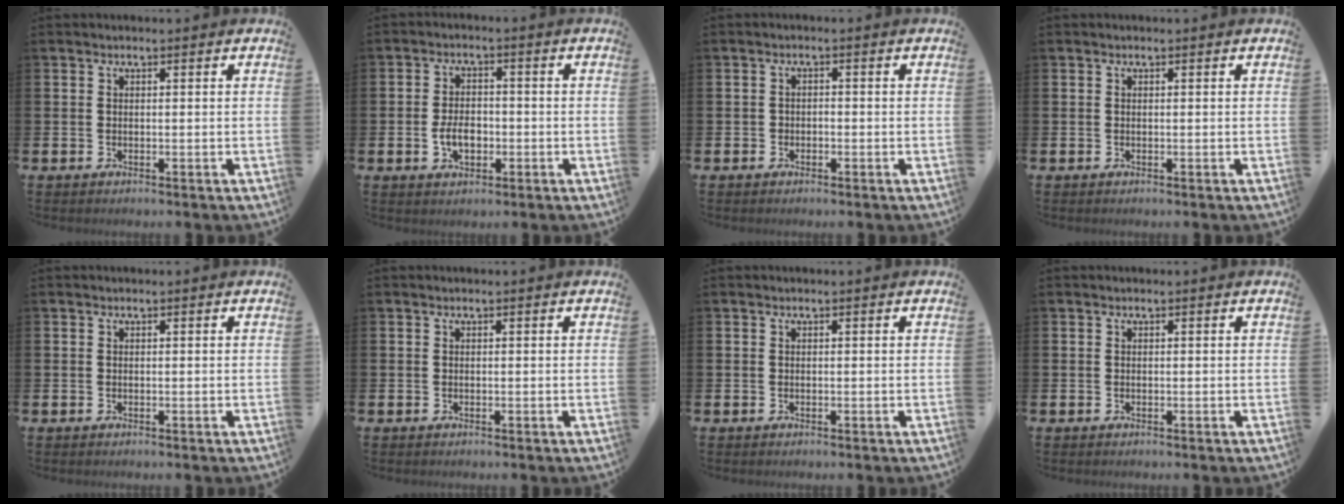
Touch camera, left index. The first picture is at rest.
{"total": 4.0, "force": [-1.0, 2.5, 2.9], "torque": [-0.046, 0.002, -0.020]}
{"total": 1.2, "force": [-0.9, 0.9, 0.2], "torque": [-0.006, 0.002, -0.019]}
{"total": 0.0}
{"total": 0.0}
{"total": 0.0}
{"total": 0.0}
{"total": 0.0}